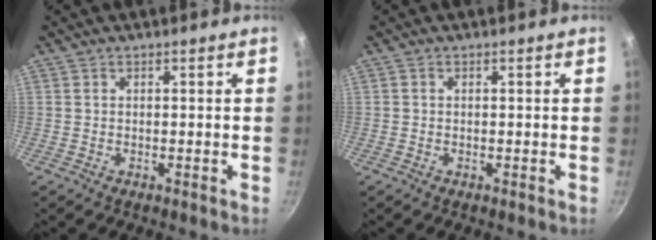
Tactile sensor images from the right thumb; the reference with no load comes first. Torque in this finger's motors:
{"motor_torque": [0.12, 0.03, 0.11, 0.37, 0.01]}